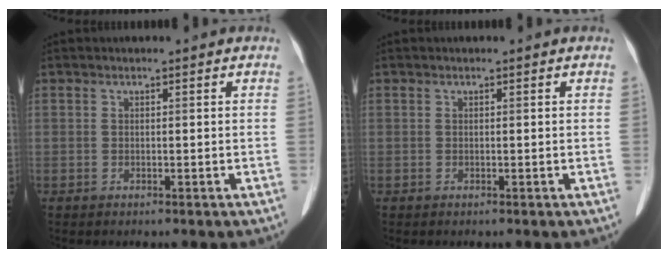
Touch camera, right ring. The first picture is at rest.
{"total": 0.0}